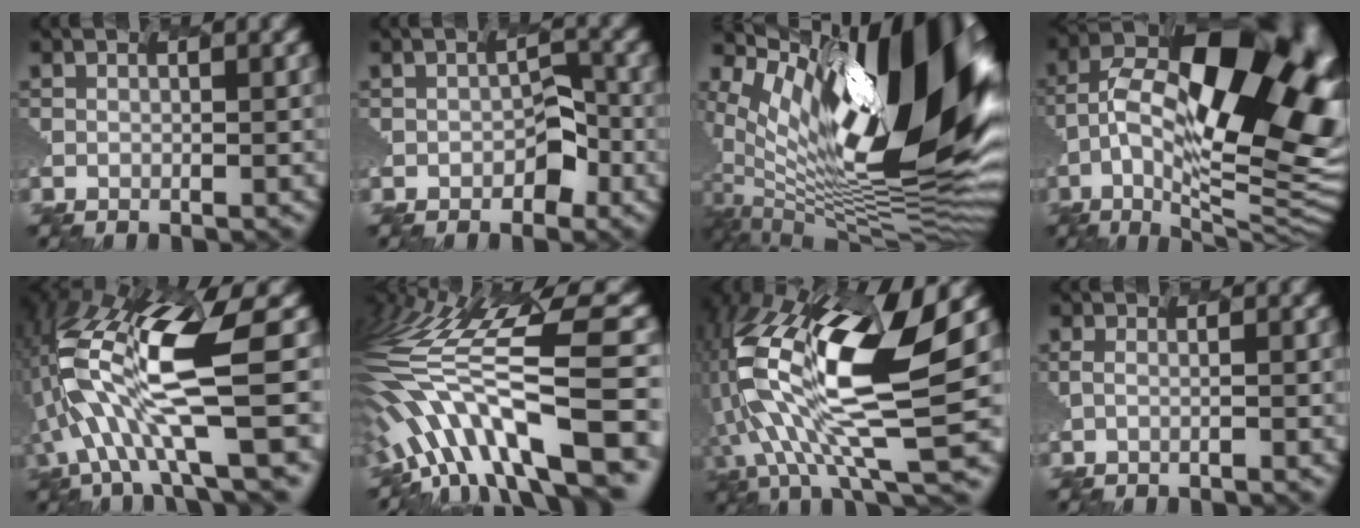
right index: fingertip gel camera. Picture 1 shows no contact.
{"total": 1.6, "force": [-1.0, 1.2, 0.2], "torque": [-0.014, 0.009, -0.026]}
{"total": 16.1, "force": [5.5, 6.3, 13.8], "torque": [-0.240, 0.028, 0.067]}
{"total": 16.3, "force": [1.1, 8.0, 14.2], "torque": [-0.243, 0.035, 0.008]}
{"total": 10.1, "force": [-0.6, 2.6, 9.8], "torque": [-0.216, 0.005, -0.014]}
{"total": 11.2, "force": [-2.7, 4.1, 10.1], "torque": [-0.204, 0.044, -0.063]}
{"total": 11.7, "force": [1.2, 3.9, 11.0], "torque": [-0.251, 0.002, 0.019]}
{"total": 0.6, "force": [-0.1, -0.2, -0.5], "torque": [0.007, 0.015, -0.017]}